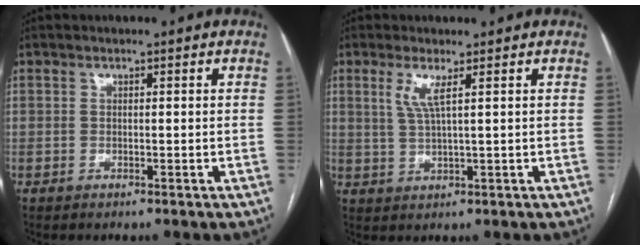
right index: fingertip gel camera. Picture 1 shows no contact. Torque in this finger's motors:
{"motor_torque": [0.47, 0.28, 0.10, 0.07]}